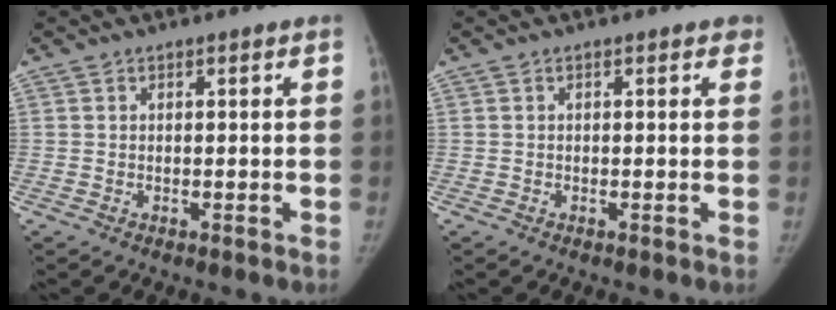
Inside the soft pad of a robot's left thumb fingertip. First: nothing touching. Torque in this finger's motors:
{"motor_torque": [0.19, -0.02, 0.39, -0.63, 0.07]}